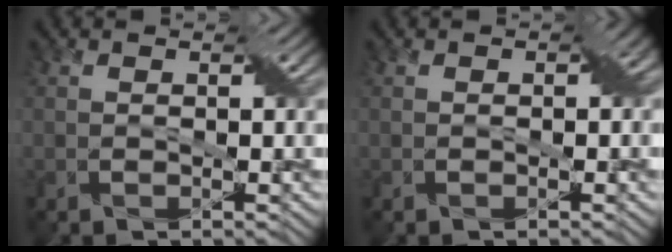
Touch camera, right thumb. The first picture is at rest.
{"total": 1.2, "force": [-0.1, 0.7, 0.9], "torque": [-0.012, 0.000, -0.003]}